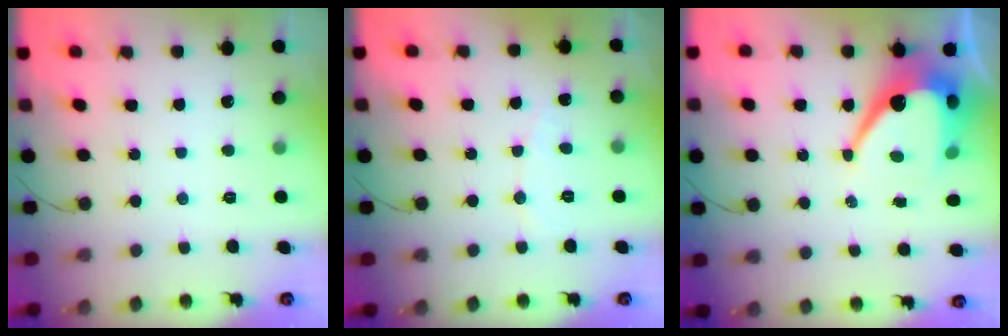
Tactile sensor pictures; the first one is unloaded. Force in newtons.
{"total": 3.7, "press": 3.7, "slide": 0.3}
{"total": 12.3, "press": 12.2, "slide": 0.7}